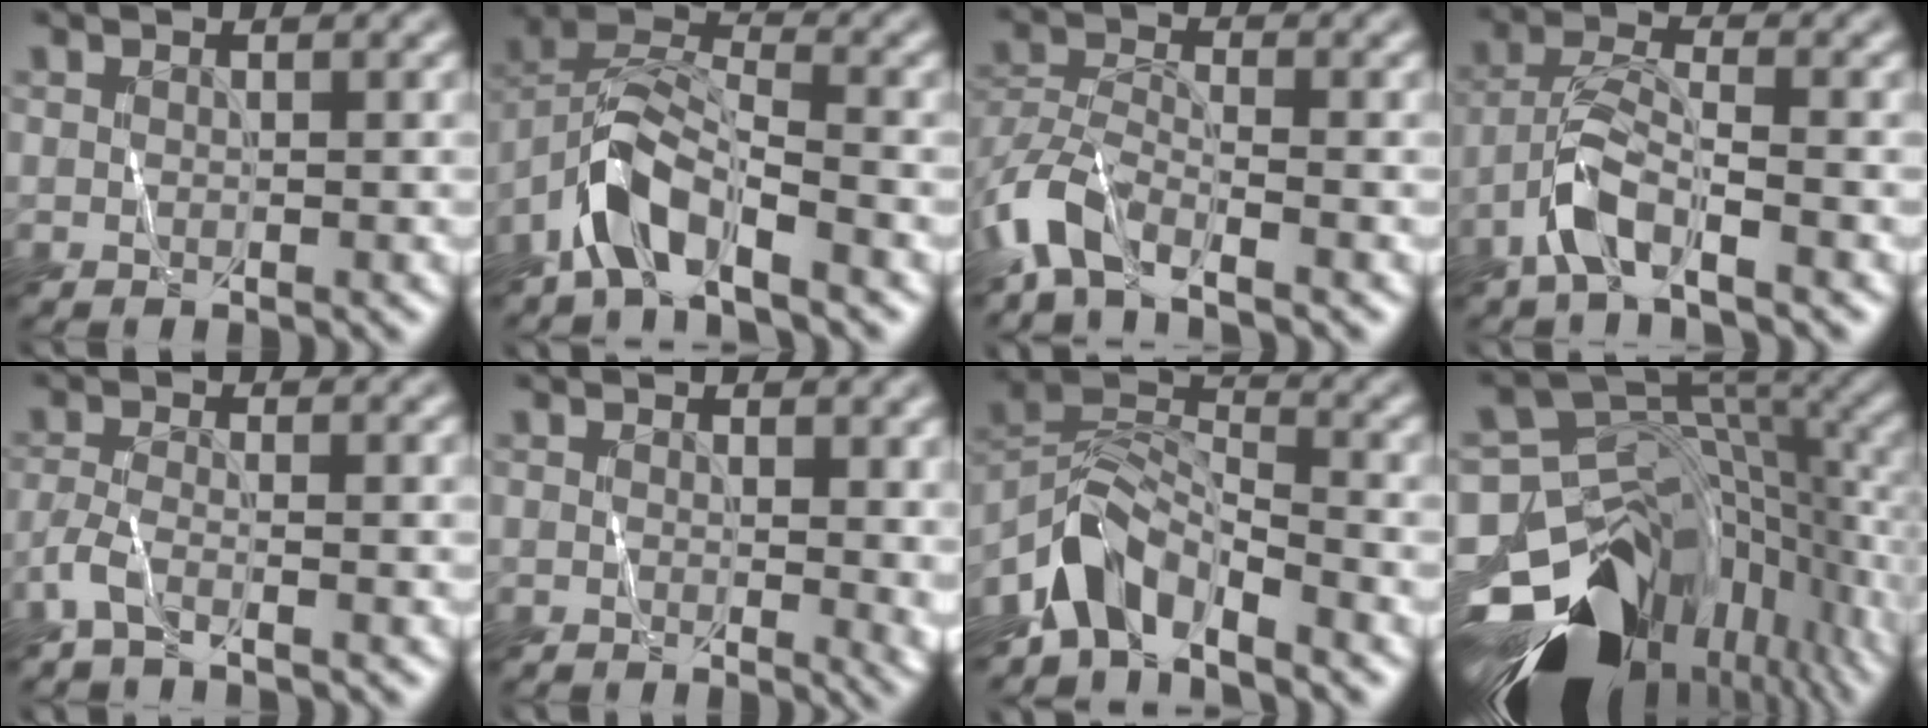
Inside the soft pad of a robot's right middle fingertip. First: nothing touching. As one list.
[{"total": 5.9, "force": [-4.0, 2.1, 3.9], "torque": [-0.071, 0.011, -0.084]}, {"total": 4.9, "force": [-3.6, 1.8, 2.8], "torque": [-0.058, -0.002, -0.082]}, {"total": 4.4, "force": [-2.8, 1.2, 3.2], "torque": [-0.065, 0.010, -0.061]}, {"total": 2.3, "force": [-1.7, 0.4, 1.5], "torque": [-0.035, -0.004, -0.044]}, {"total": 3.2, "force": [0.3, 1.5, 2.8], "torque": [-0.025, -0.004, 0.005]}, {"total": 5.2, "force": [-4.1, 2.1, 2.4], "torque": [-0.037, 0.007, -0.092]}, {"total": 16.8, "force": [-9.1, 10.3, 9.7], "torque": [-0.184, -0.018, -0.144]}]